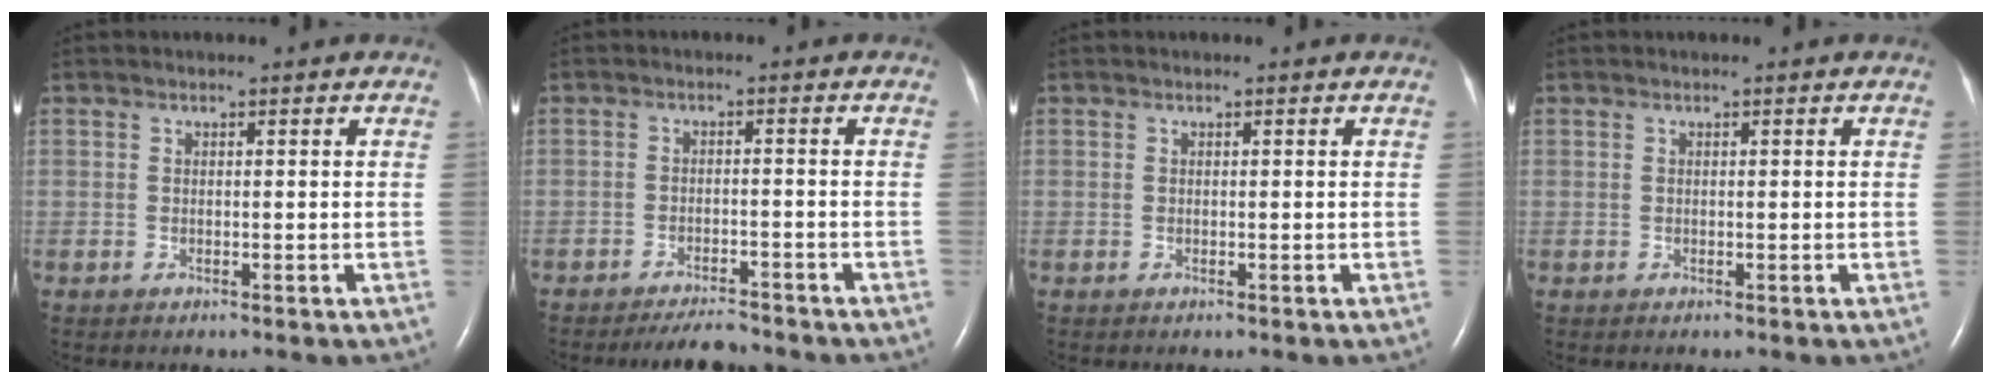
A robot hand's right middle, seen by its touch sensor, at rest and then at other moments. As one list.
[{"total": 4.2, "force": [-4.0, 0.7, 1.2], "torque": [-0.022, -0.011, -0.067]}, {"total": 0.0}, {"total": 0.0}]